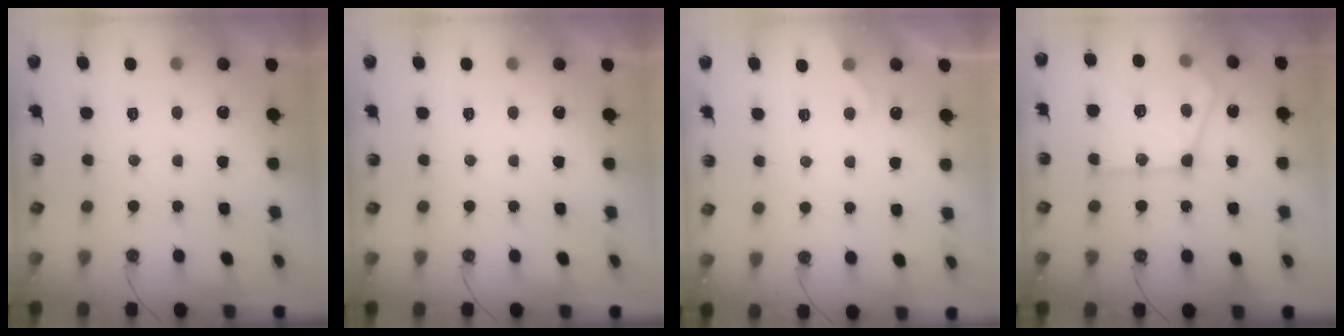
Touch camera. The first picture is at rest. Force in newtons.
{"total": 0.0}
{"total": 4.6, "press": 4.5, "slide": 0.5}
{"total": 18.4, "press": 18.4, "slide": 1.6}